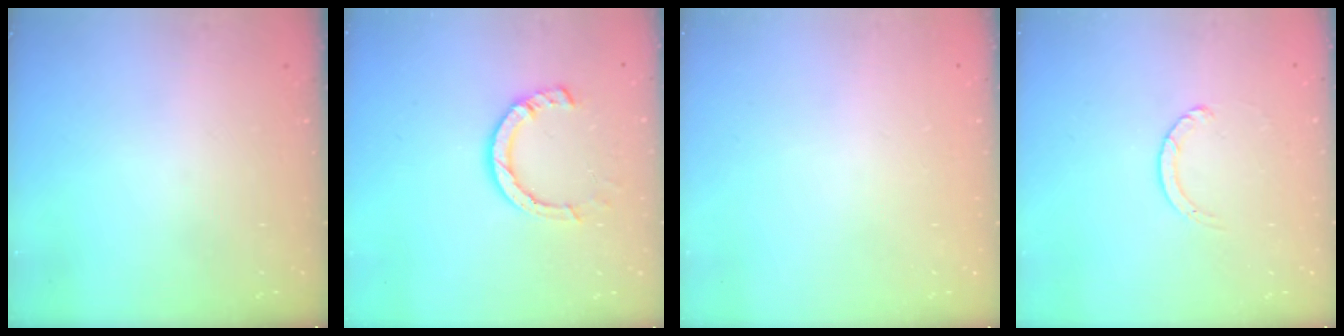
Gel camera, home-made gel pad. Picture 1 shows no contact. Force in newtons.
{"total": 8.0, "press": 7.9, "slide": 0.9}
{"total": 2.5, "press": 2.5, "slide": 0.2}
{"total": 1.3, "press": 1.2, "slide": 0.2}